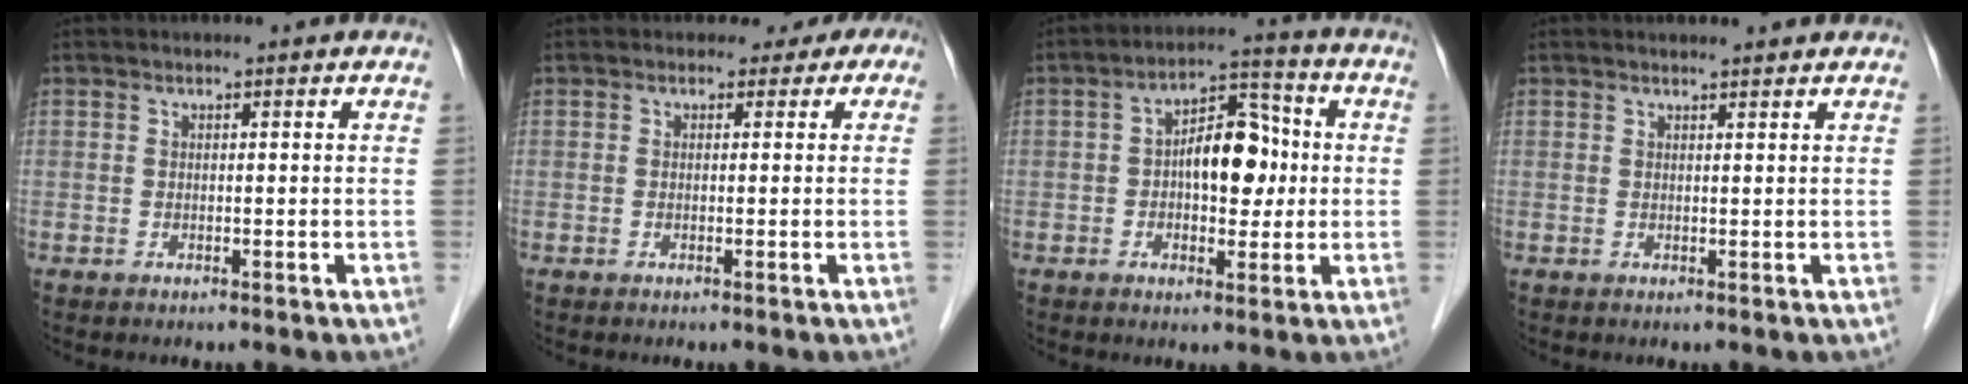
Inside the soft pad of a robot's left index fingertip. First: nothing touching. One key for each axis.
{"total": 2.7, "fx": 0.8, "fy": 2.5, "fz": 0.9, "tx": -0.002, "ty": 0.015, "tz": -0.003}
{"total": 8.6, "fx": 0.0, "fy": 4.4, "fz": 7.3, "tx": -0.118, "ty": 0.033, "tz": 0.000}
{"total": 1.5, "fx": 1.5, "fy": 0.1, "fz": 0.3, "tx": -0.010, "ty": 0.004, "tz": 0.023}